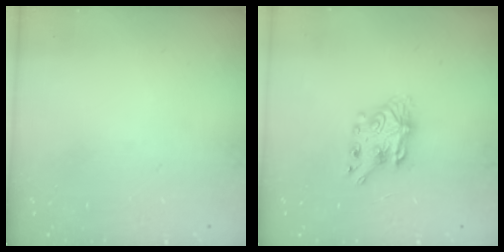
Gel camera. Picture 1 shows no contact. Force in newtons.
{"total": 7.1, "press": 7.1, "slide": 0.2}